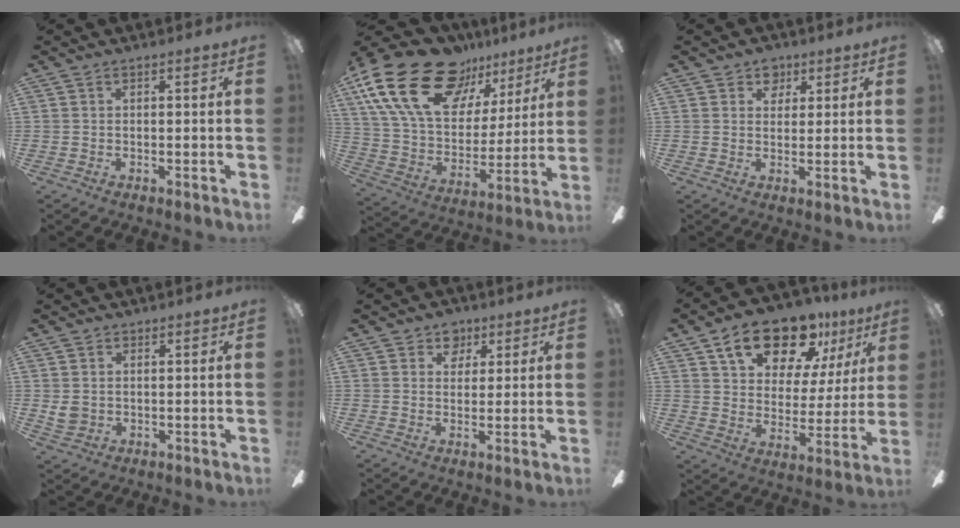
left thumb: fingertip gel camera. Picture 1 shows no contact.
{"total": 25.5, "force": [15.3, 13.6, 15.2], "torque": [-0.285, -0.081, 0.281]}
{"total": 4.7, "force": [3.0, 3.4, 1.1], "torque": [-0.002, -0.010, 0.050]}
{"total": 3.3, "force": [1.3, 2.9, 0.9], "torque": [-0.005, -0.003, 0.023]}
{"total": 5.3, "force": [3.5, 3.8, 1.3], "torque": [-0.008, -0.011, 0.059]}
{"total": 19.4, "force": [12.5, 10.0, 11.0], "torque": [-0.165, -0.065, 0.215]}